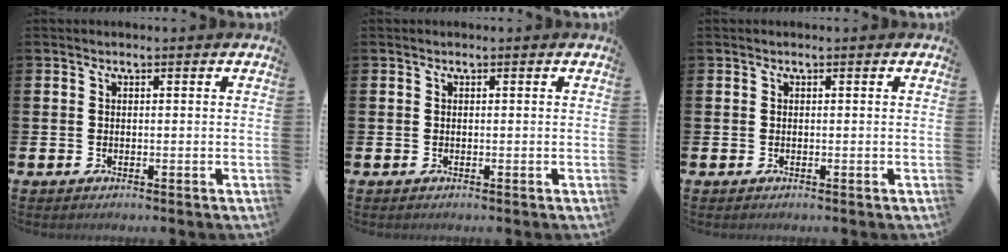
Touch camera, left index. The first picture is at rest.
{"total": 0.0}
{"total": 0.0}